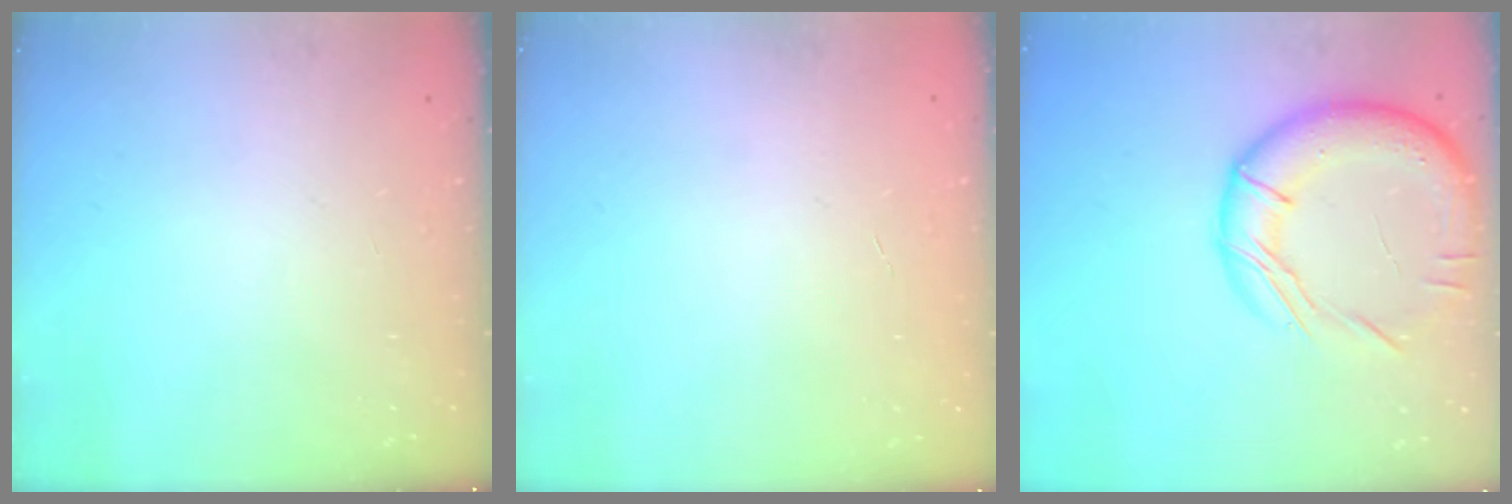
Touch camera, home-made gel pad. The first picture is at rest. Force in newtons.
{"total": 0.5, "press": 0.5, "slide": 0.1}
{"total": 17.5, "press": 17.3, "slide": 2.1}